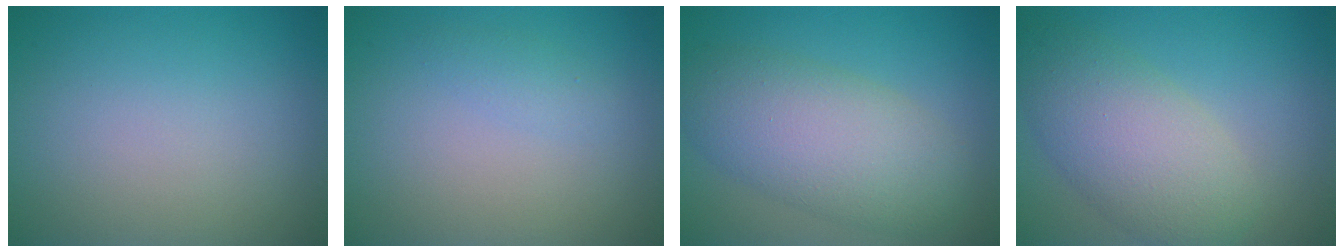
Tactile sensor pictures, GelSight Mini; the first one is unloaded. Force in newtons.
{"total": 1.0, "press": 1.0, "slide": 0.0}
{"total": 7.3, "press": 7.3, "slide": 0.4}
{"total": 6.5, "press": 6.5, "slide": 0.4}